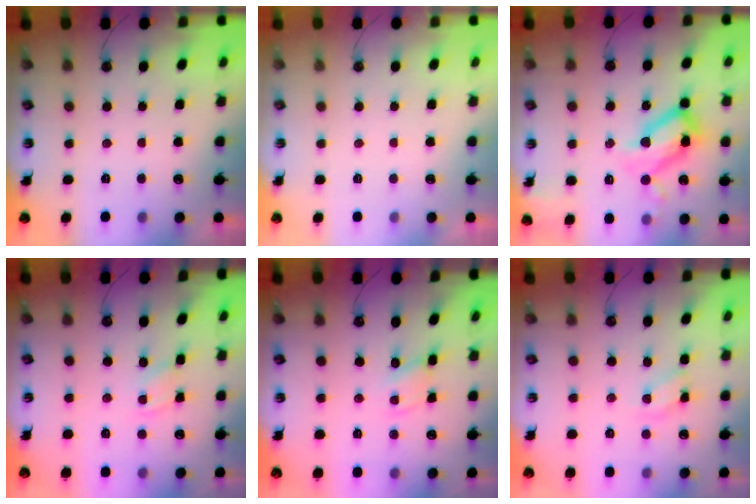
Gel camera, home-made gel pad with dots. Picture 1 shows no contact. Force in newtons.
{"total": 0.0}
{"total": 20.1, "press": 20.0, "slide": 1.8}
{"total": 2.3, "press": 2.3, "slide": 0.4}
{"total": 1.1, "press": 1.1, "slide": 0.2}
{"total": 6.4, "press": 6.4, "slide": 0.5}